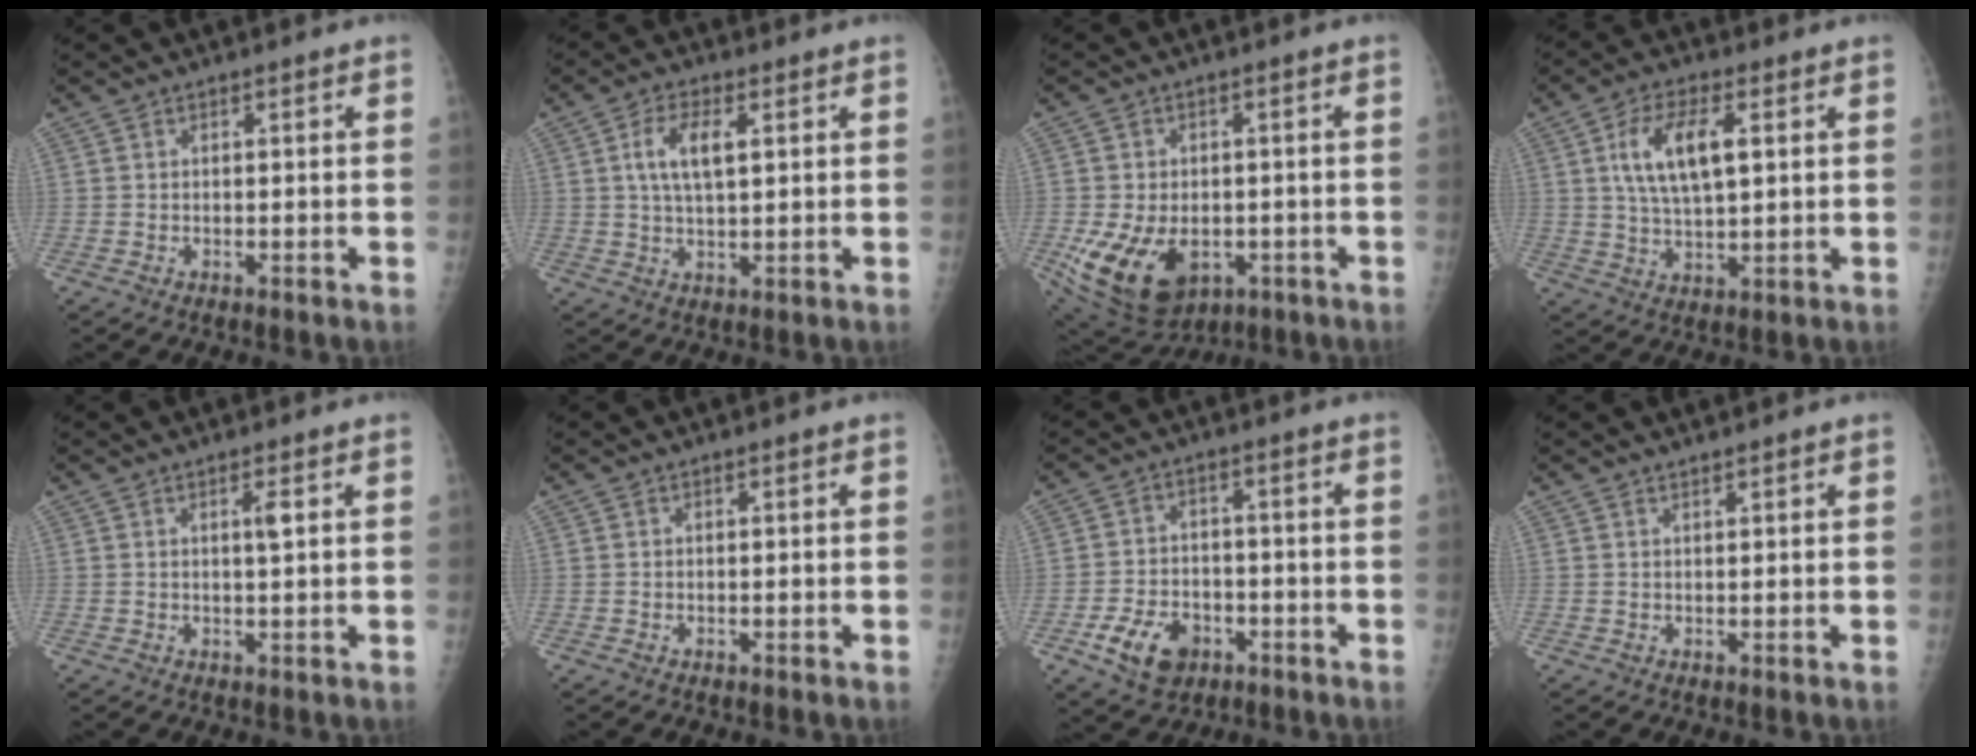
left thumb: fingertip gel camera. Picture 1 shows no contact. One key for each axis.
{"total": 7.0, "fx": 1.9, "fy": 3.1, "fz": 6.0, "tx": -0.117, "ty": 0.001, "tz": 0.036}
{"total": 15.6, "fx": -4.7, "fy": 10.6, "fz": 10.4, "tx": -0.192, "ty": -0.001, "tz": -0.052}
{"total": 10.6, "fx": 2.8, "fy": 4.6, "fz": 9.1, "tx": -0.168, "ty": -0.003, "tz": 0.053}
{"total": 1.9, "fx": 0.6, "fy": 0.1, "fz": 1.8, "tx": -0.033, "ty": -0.003, "tz": 0.011}
{"total": 0.0}
{"total": 8.9, "fx": -4.4, "fy": 6.2, "fz": 4.6, "tx": -0.065, "ty": 0.022, "tz": -0.070}
{"total": 0.7, "fx": 0.7, "fy": -0.1, "fz": 0.3, "tx": -0.005, "ty": -0.005, "tz": 0.014}